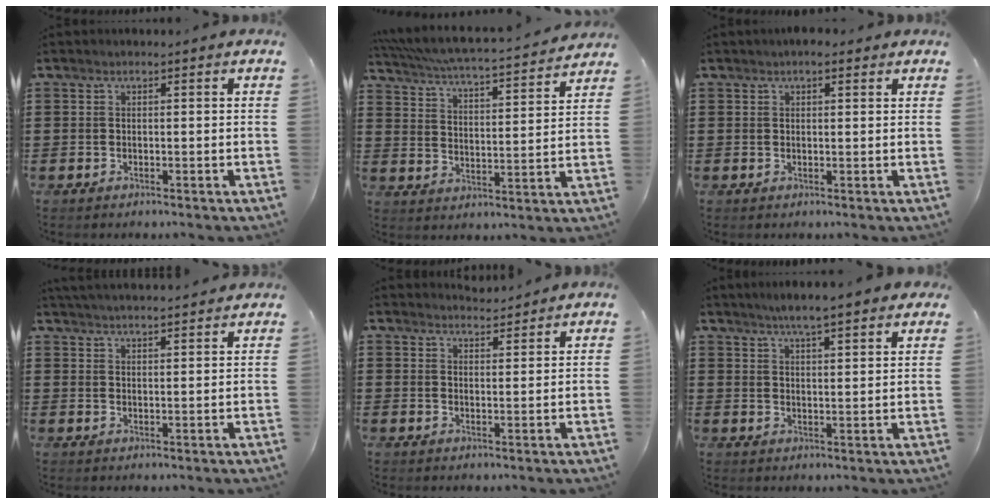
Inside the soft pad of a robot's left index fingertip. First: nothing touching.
{"total": 4.6, "force": [4.3, -0.2, 1.6], "torque": [-0.053, -0.037, 0.067]}
{"total": 1.8, "force": [1.3, 0.4, 1.1], "torque": [-0.023, 0.005, 0.024]}
{"total": 3.0, "force": [2.9, -0.5, 0.4], "torque": [-0.016, -0.010, 0.053]}
{"total": 2.9, "force": [2.9, 0.2, 0.2], "torque": [-0.012, -0.010, 0.055]}
{"total": 4.4, "force": [3.9, 0.1, 2.1], "torque": [-0.051, -0.007, 0.068]}